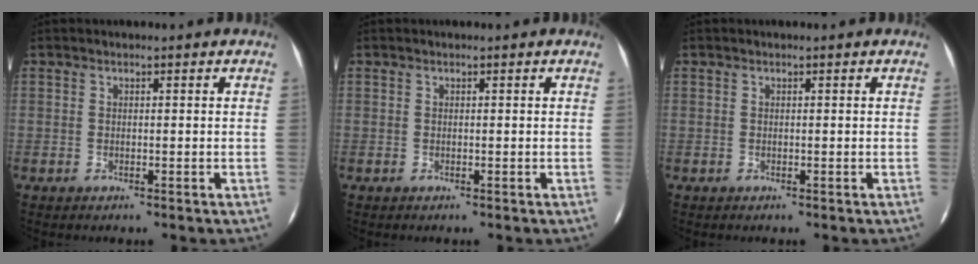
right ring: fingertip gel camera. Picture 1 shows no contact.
{"total": 0.0}
{"total": 0.0}